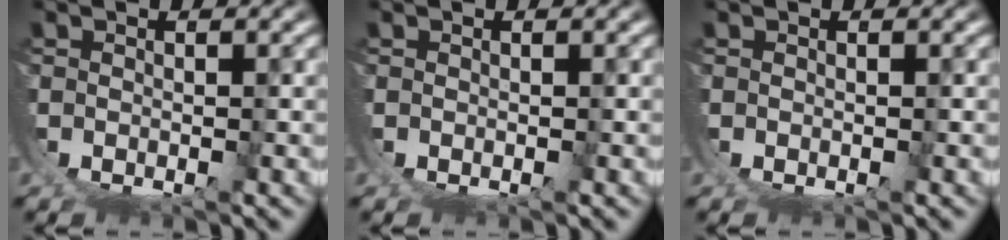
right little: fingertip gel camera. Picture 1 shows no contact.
{"total": 0.0}
{"total": 0.0}